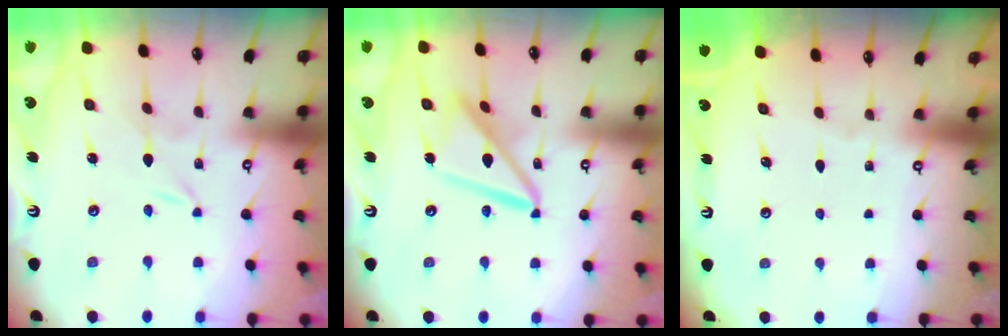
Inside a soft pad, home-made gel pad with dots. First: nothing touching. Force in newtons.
{"total": 13.6, "press": 13.6, "slide": 1.3}
{"total": 0.0}